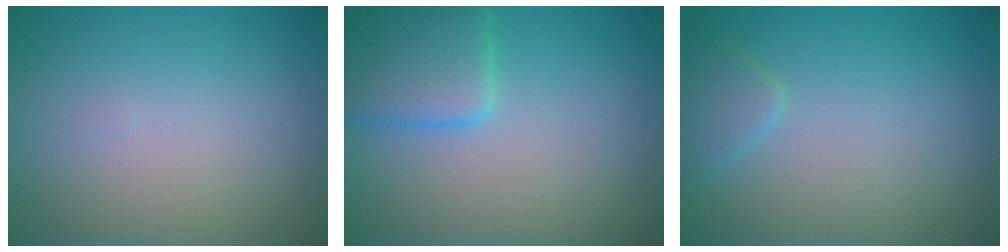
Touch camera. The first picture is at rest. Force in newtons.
{"total": 4.4, "press": 4.4, "slide": 0.2}
{"total": 1.5, "press": 1.5, "slide": 0.1}